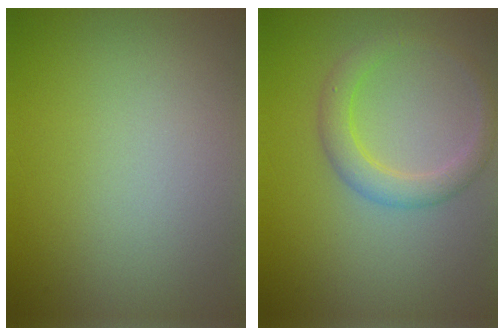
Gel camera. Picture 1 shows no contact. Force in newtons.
{"total": 2.8, "press": 2.8, "slide": 0.1}